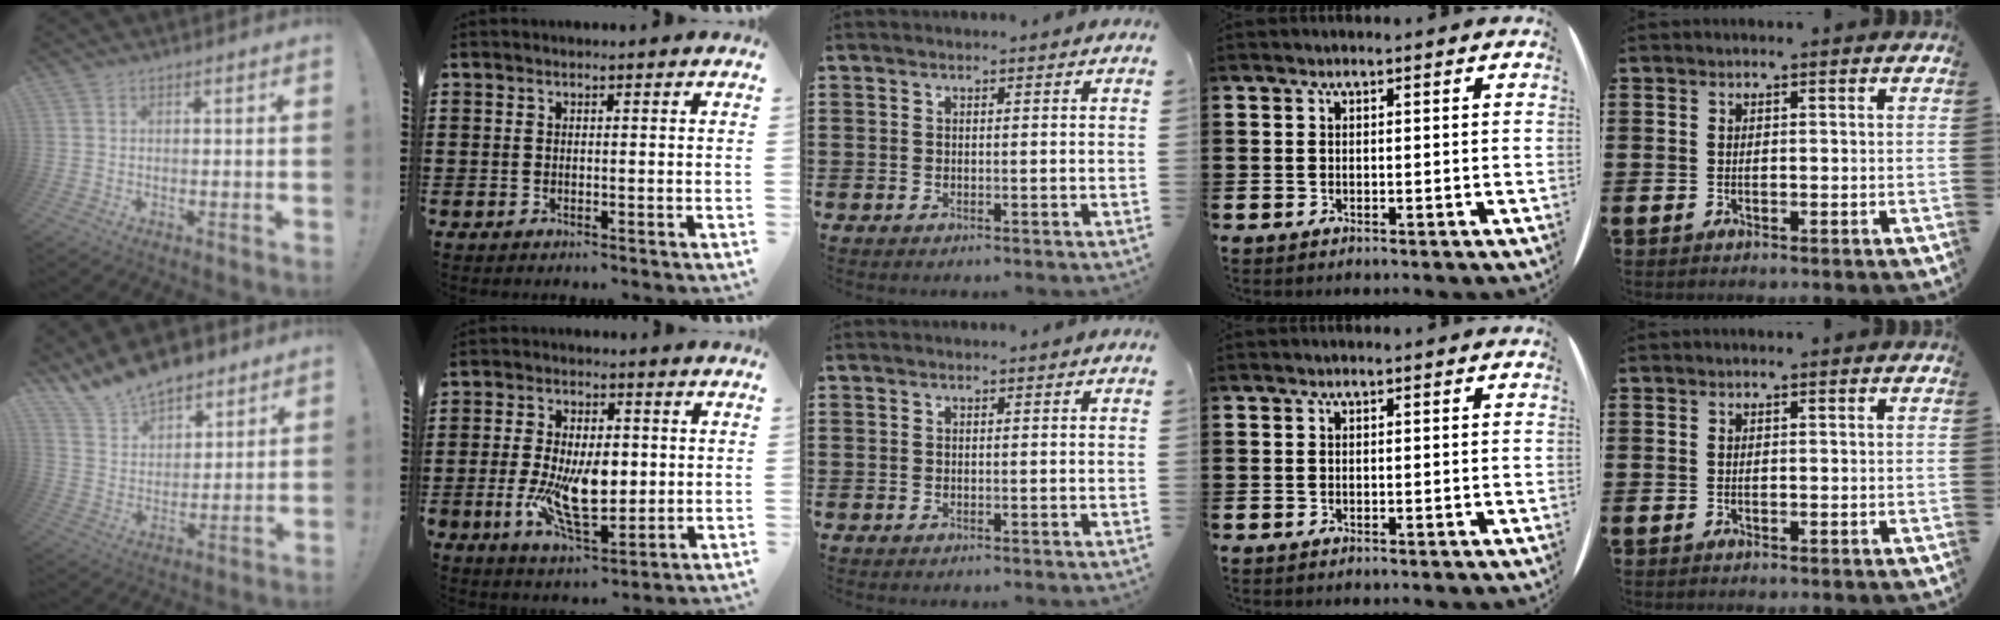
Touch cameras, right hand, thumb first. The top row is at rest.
{"thumb": {"total": 12.8, "force": [11.2, 5.5, 2.8], "torque": [-0.069, -0.089, 0.213]}, "index": {"total": 11.4, "force": [-0.9, 5.3, 10.0], "torque": [-0.197, -0.009, -0.013]}}